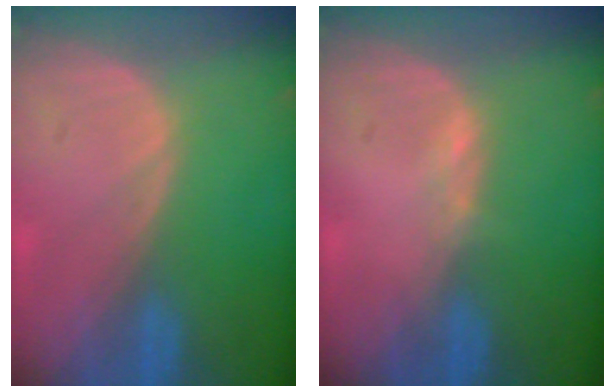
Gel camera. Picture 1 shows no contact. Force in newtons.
{"total": 0.6, "press": 0.5, "slide": 0.4}